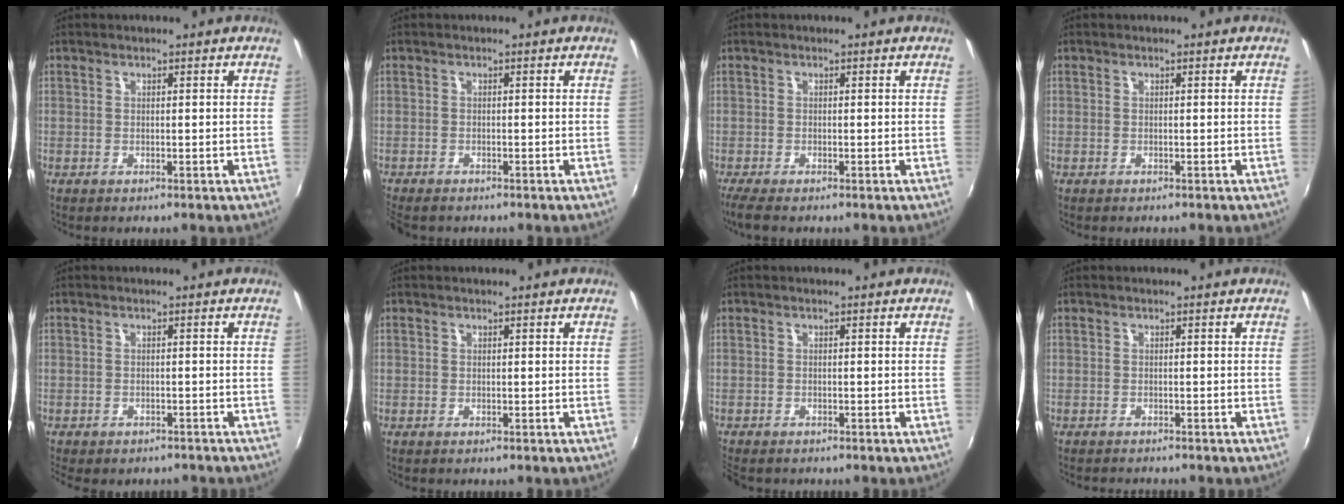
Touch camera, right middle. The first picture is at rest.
{"total": 3.1, "force": [-2.7, 1.0, 1.1], "torque": [-0.033, -0.019, -0.048]}
{"total": 4.7, "force": [-3.7, 0.6, 2.8], "torque": [-0.068, -0.024, -0.071]}
{"total": 0.0}
{"total": 5.2, "force": [-4.2, 2.0, 2.2], "torque": [-0.051, -0.020, -0.054]}
{"total": 0.0}
{"total": 2.4, "force": [-2.1, 0.8, 0.8], "torque": [-0.023, -0.015, -0.037]}
{"total": 2.1, "force": [-2.1, 0.1, 0.5], "torque": [-0.018, -0.012, -0.034]}